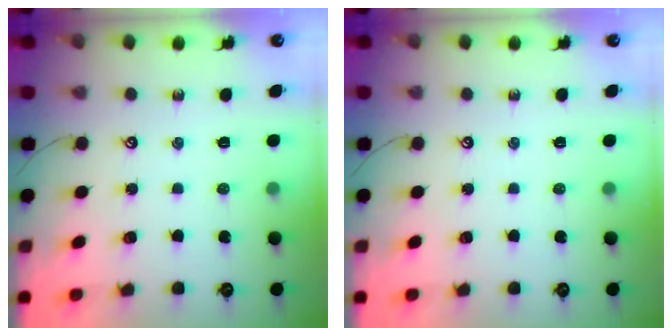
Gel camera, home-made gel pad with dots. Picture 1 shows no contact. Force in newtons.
{"total": 0.0}